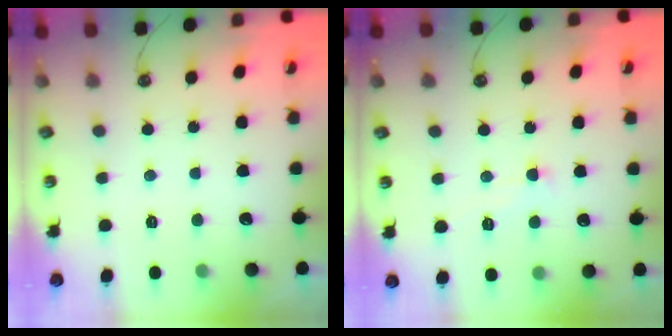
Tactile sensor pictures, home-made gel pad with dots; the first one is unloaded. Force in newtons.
{"total": 2.0, "press": 1.9, "slide": 0.6}